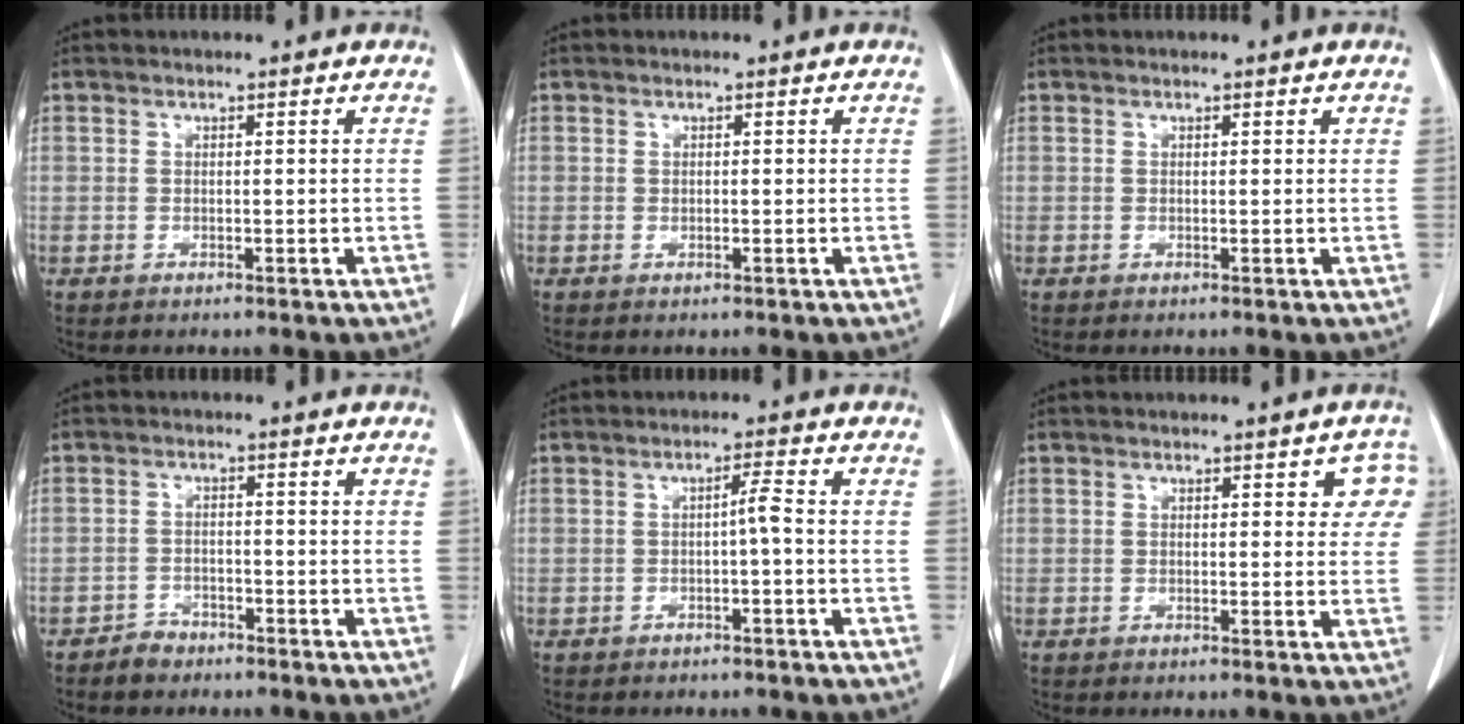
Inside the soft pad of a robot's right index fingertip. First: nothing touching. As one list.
[{"total": 0.0}, {"total": 0.0}, {"total": 2.6, "force": [-2.2, 1.4, 0.3], "torque": [-0.011, 0.004, -0.037]}, {"total": 2.0, "force": [-0.6, -0.1, 1.9], "torque": [-0.032, 0.003, -0.010]}, {"total": 4.2, "force": [1.7, 2.1, 3.2], "torque": [-0.012, 0.006, 0.011]}]